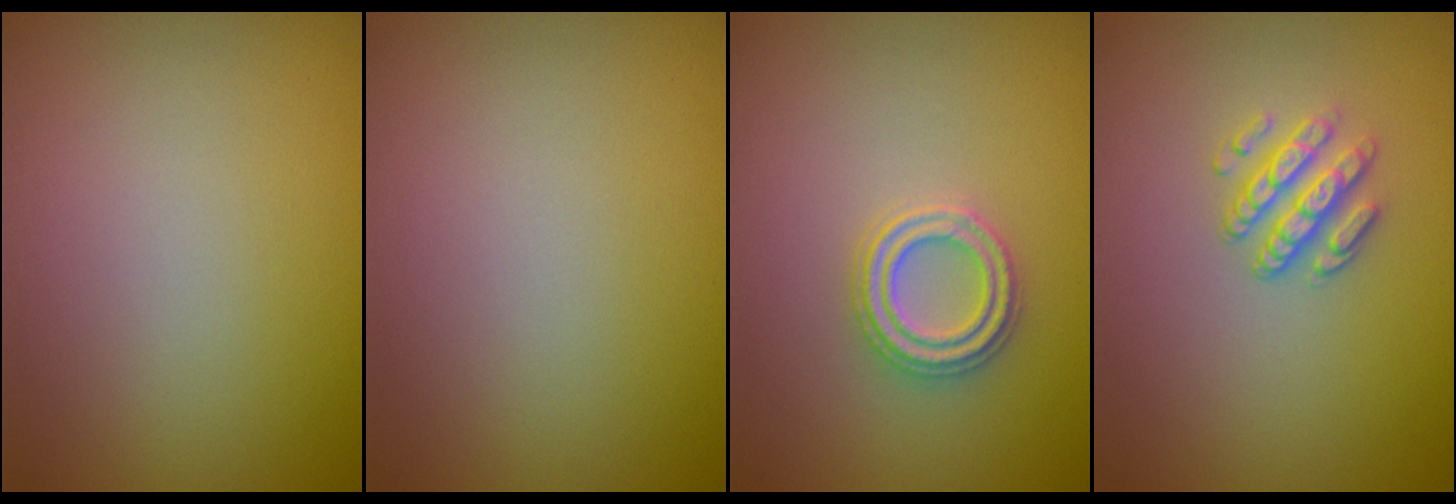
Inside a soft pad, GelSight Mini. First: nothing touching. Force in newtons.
{"total": 0.0}
{"total": 2.6, "press": 2.6, "slide": 0.4}
{"total": 2.9, "press": 2.3, "slide": 1.6}